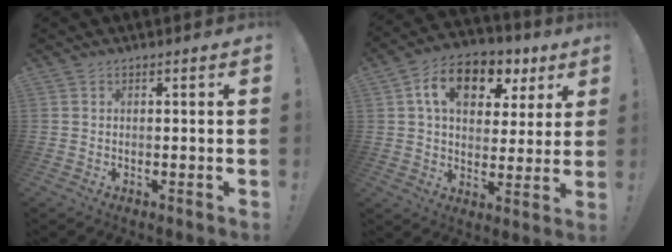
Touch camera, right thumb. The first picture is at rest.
{"total": 14.4, "force": [6.2, 9.5, 8.9], "torque": [-0.147, -0.014, 0.112]}